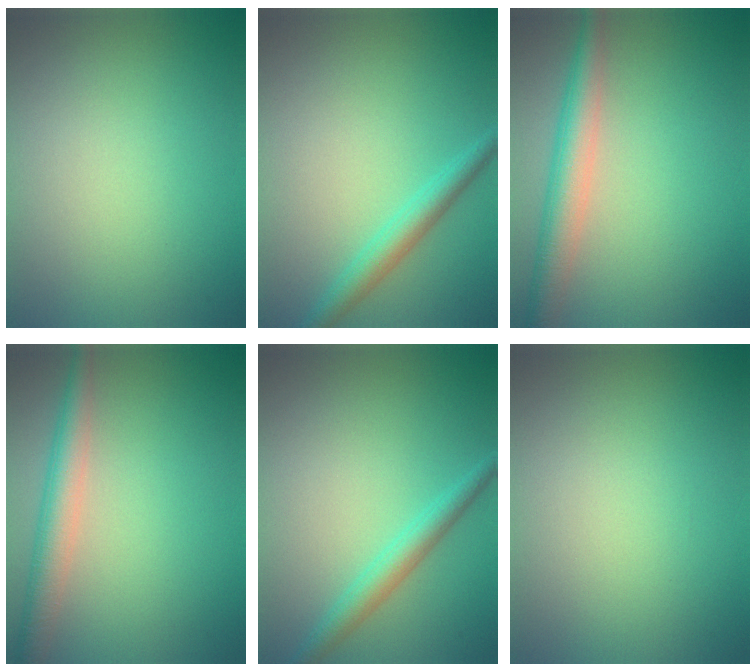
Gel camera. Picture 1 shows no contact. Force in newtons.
{"total": 2.6, "press": 2.6, "slide": 0.0}
{"total": 4.4, "press": 4.4, "slide": 0.1}
{"total": 3.7, "press": 3.7, "slide": 0.2}
{"total": 2.6, "press": 2.6, "slide": 0.1}
{"total": 0.0}